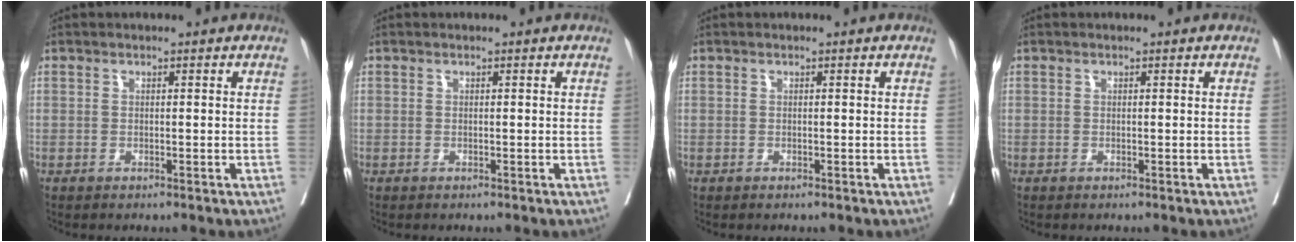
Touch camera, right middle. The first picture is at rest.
{"total": 0.0}
{"total": 0.0}
{"total": 0.0}